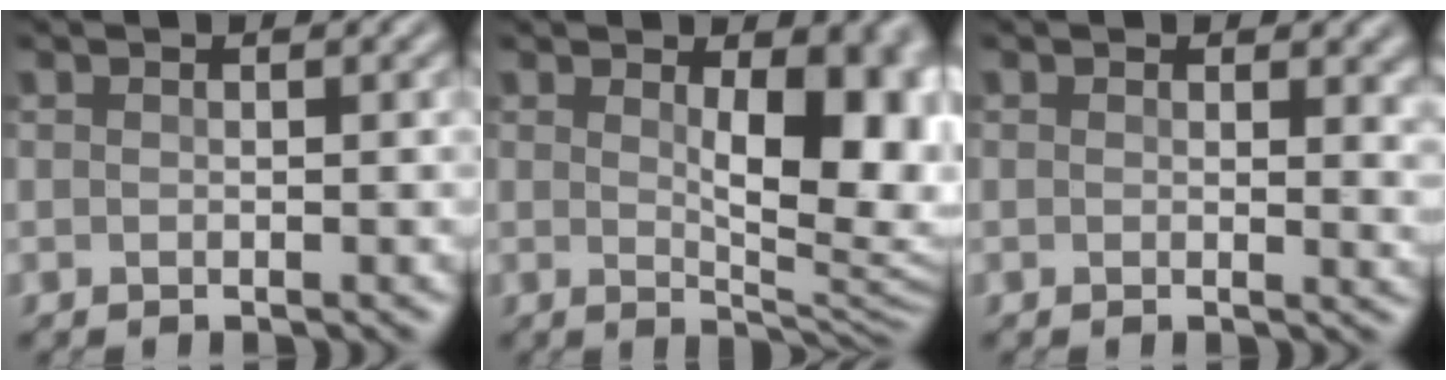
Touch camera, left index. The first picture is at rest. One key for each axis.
{"total": 9.4, "fx": 1.7, "fy": 3.8, "fz": 8.5, "tx": -0.077, "ty": 0.004, "tz": 0.028}
{"total": 2.2, "fx": 1.0, "fy": 0.9, "fz": 1.8, "tx": -0.010, "ty": -0.001, "tz": 0.022}